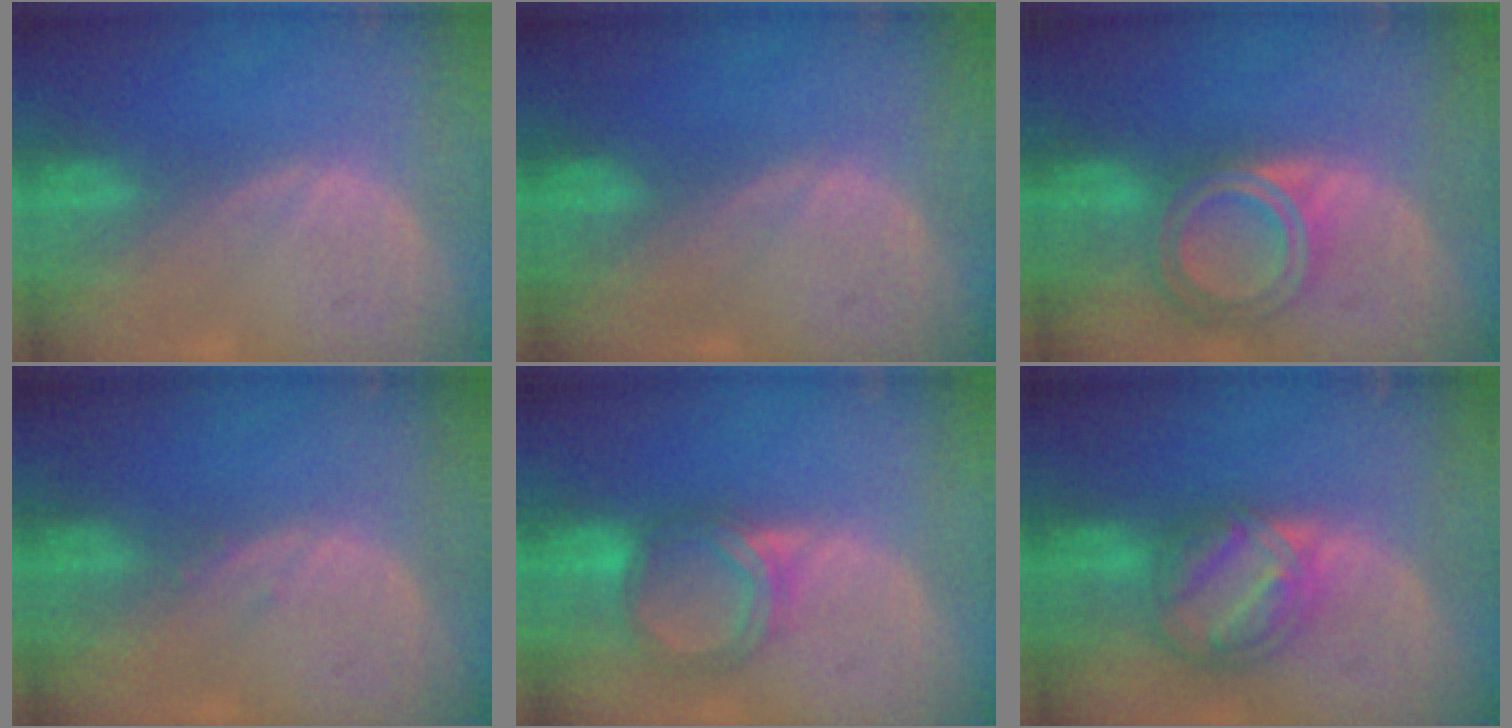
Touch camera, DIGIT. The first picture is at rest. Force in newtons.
{"total": 0.0}
{"total": 6.8, "press": 6.1, "slide": 3.1}
{"total": 0.6, "press": 0.6, "slide": 0.3}
{"total": 5.5, "press": 5.4, "slide": 1.4}
{"total": 8.1, "press": 6.9, "slide": 4.1}